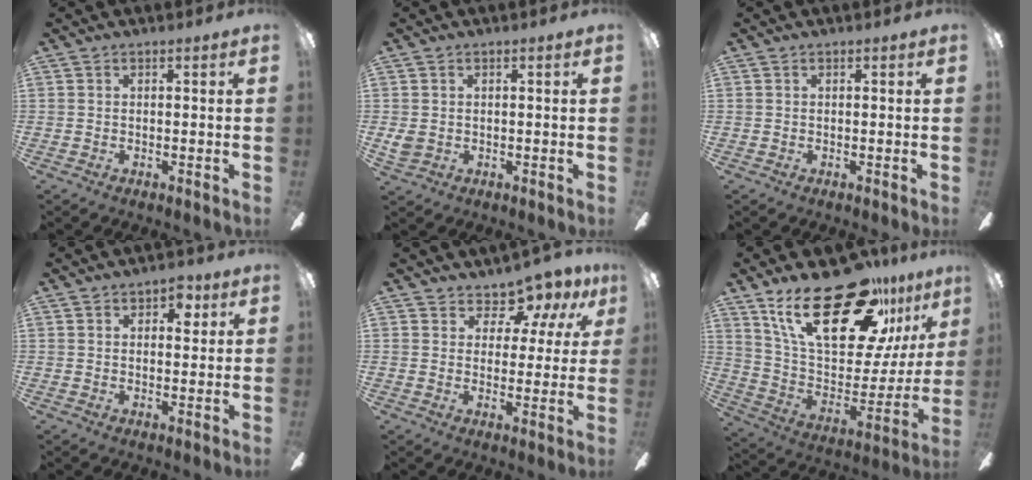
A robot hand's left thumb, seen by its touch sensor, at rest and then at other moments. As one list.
[{"total": 2.8, "force": [0.3, 2.0, 1.9], "torque": [-0.044, 0.002, 0.004]}, {"total": 0.0}, {"total": 5.1, "force": [2.4, 2.6, 3.6], "torque": [-0.044, -0.004, 0.035]}, {"total": 8.7, "force": [7.2, 4.1, 2.7], "torque": [-0.041, -0.054, 0.132]}, {"total": 30.5, "force": [19.5, 11.9, 20.3], "torque": [-0.341, -0.120, 0.336]}]